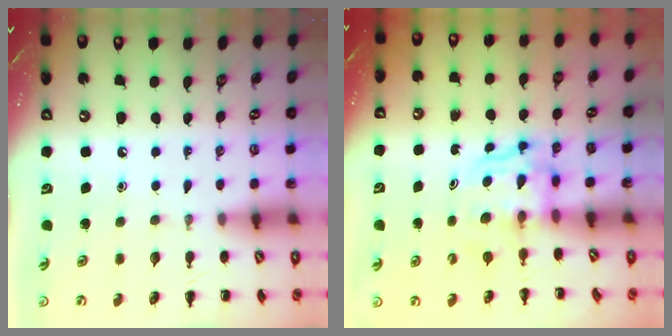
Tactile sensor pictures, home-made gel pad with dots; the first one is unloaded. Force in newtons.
{"total": 3.7, "press": 3.6, "slide": 0.3}